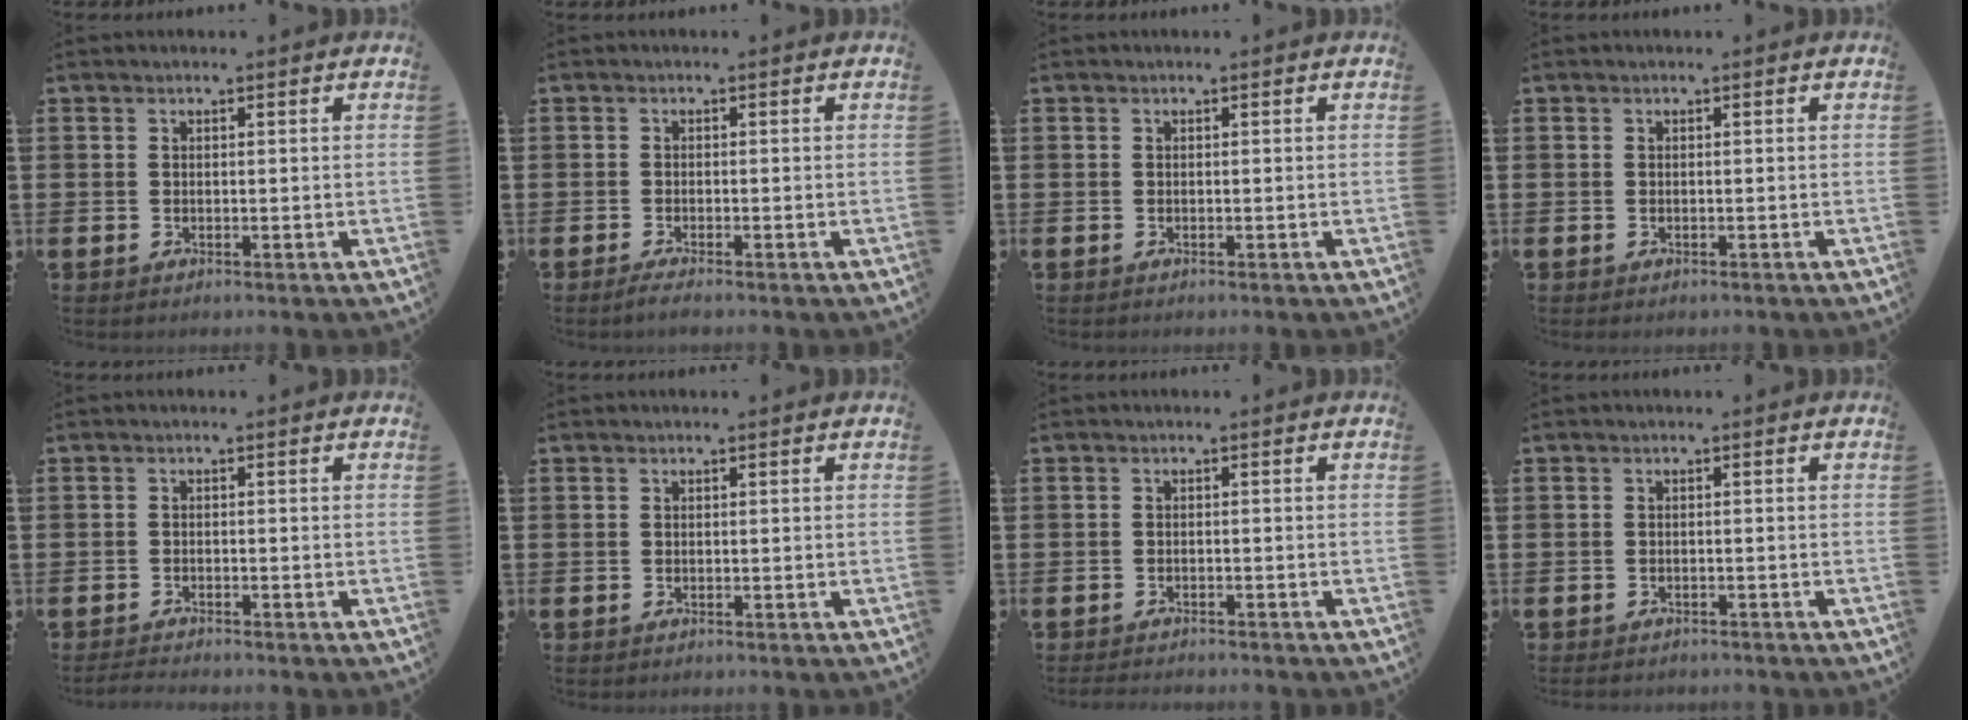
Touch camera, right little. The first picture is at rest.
{"total": 1.1, "force": [-0.8, 0.1, 0.8], "torque": [-0.014, -0.003, -0.015]}
{"total": 0.0}
{"total": 0.0}
{"total": 1.1, "force": [-1.1, 0.0, 0.3], "torque": [-0.007, 0.002, -0.022]}
{"total": 0.0}
{"total": 1.0, "force": [-1.0, 0.0, 0.0], "torque": [-0.004, 0.001, -0.021]}
{"total": 0.7, "force": [-0.7, 0.1, 0.0], "torque": [-0.004, 0.000, -0.014]}